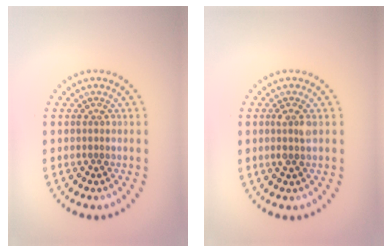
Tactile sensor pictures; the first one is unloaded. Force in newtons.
{"total": 1.5, "press": 1.3, "slide": 0.7}